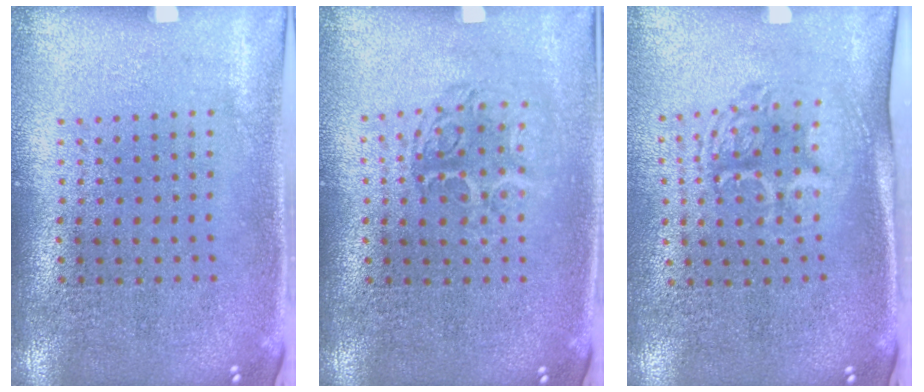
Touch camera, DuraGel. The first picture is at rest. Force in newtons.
{"total": 1.3, "press": 1.0, "slide": 0.7}
{"total": 1.7, "press": 1.4, "slide": 1.1}